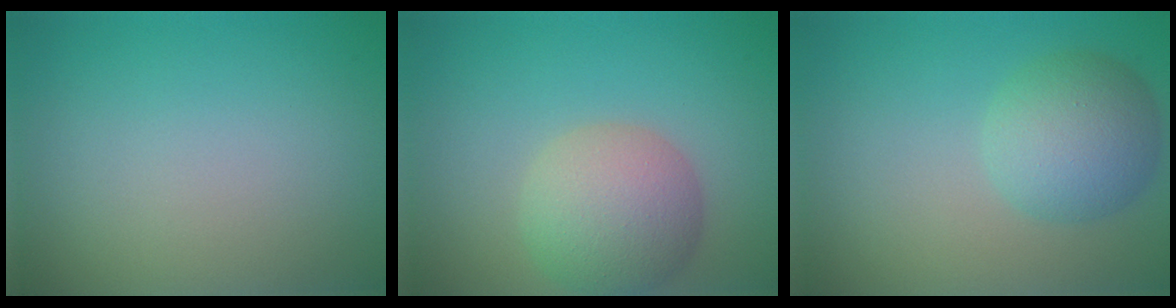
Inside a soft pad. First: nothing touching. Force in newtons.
{"total": 5.8, "press": 5.7, "slide": 0.4}
{"total": 5.1, "press": 5.1, "slide": 0.1}